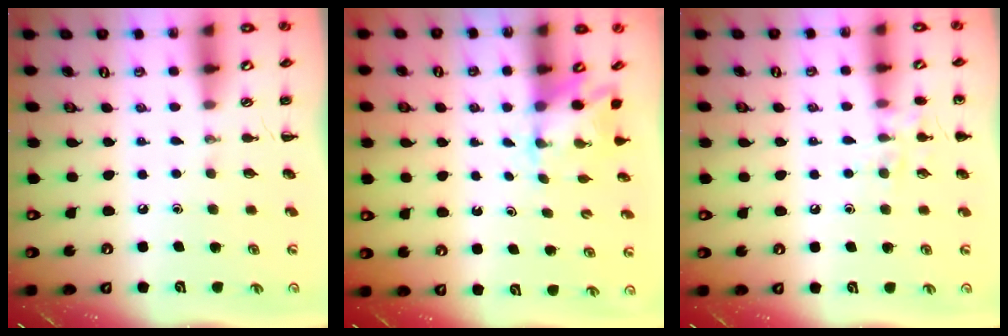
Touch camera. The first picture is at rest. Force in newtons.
{"total": 2.6, "press": 2.4, "slide": 1.1}
{"total": 8.5, "press": 8.4, "slide": 1.6}